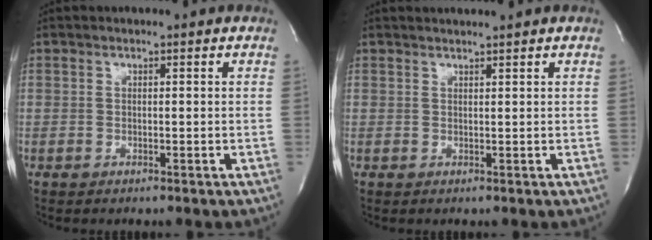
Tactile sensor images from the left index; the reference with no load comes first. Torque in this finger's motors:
{"motor_torque": [0.31, -0.94, 0.05, 0.02]}